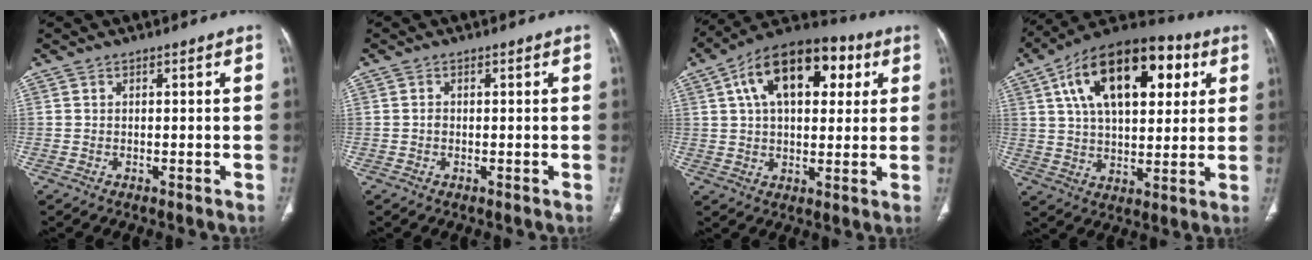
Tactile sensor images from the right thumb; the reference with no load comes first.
{"total": 0.7, "force": [-0.2, 0.5, 0.4], "torque": [-0.006, 0.002, -0.006]}
{"total": 19.2, "force": [6.4, 10.7, 14.6], "torque": [-0.200, 0.017, 0.092]}
{"total": 23.3, "force": [8.0, 12.4, 18.1], "torque": [-0.264, 0.008, 0.124]}